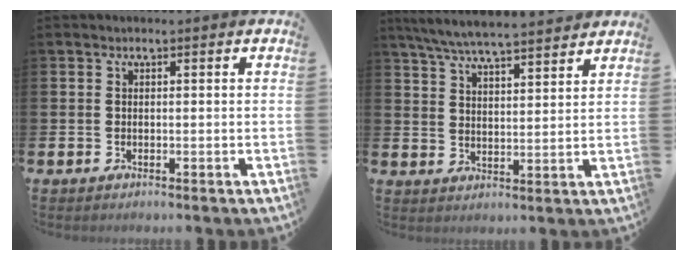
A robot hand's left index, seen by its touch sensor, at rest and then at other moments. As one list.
[{"total": 6.6, "force": [6.4, 0.3, 1.7], "torque": [-0.052, -0.033, 0.113]}]